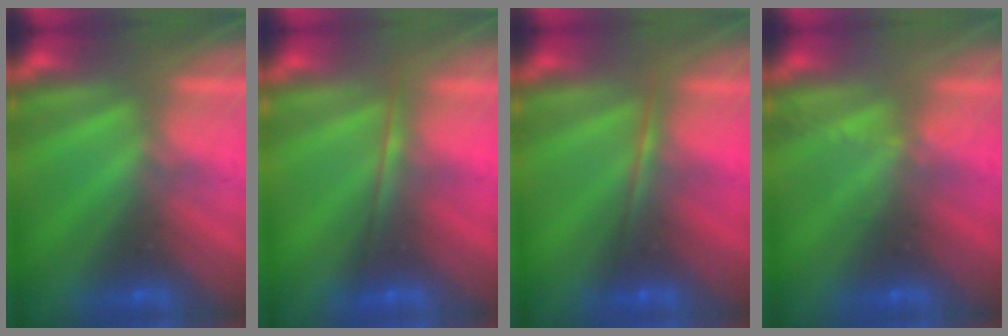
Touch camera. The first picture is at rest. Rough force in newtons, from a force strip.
{"total": 1.7}
{"total": 1.6}
{"total": 2.1}